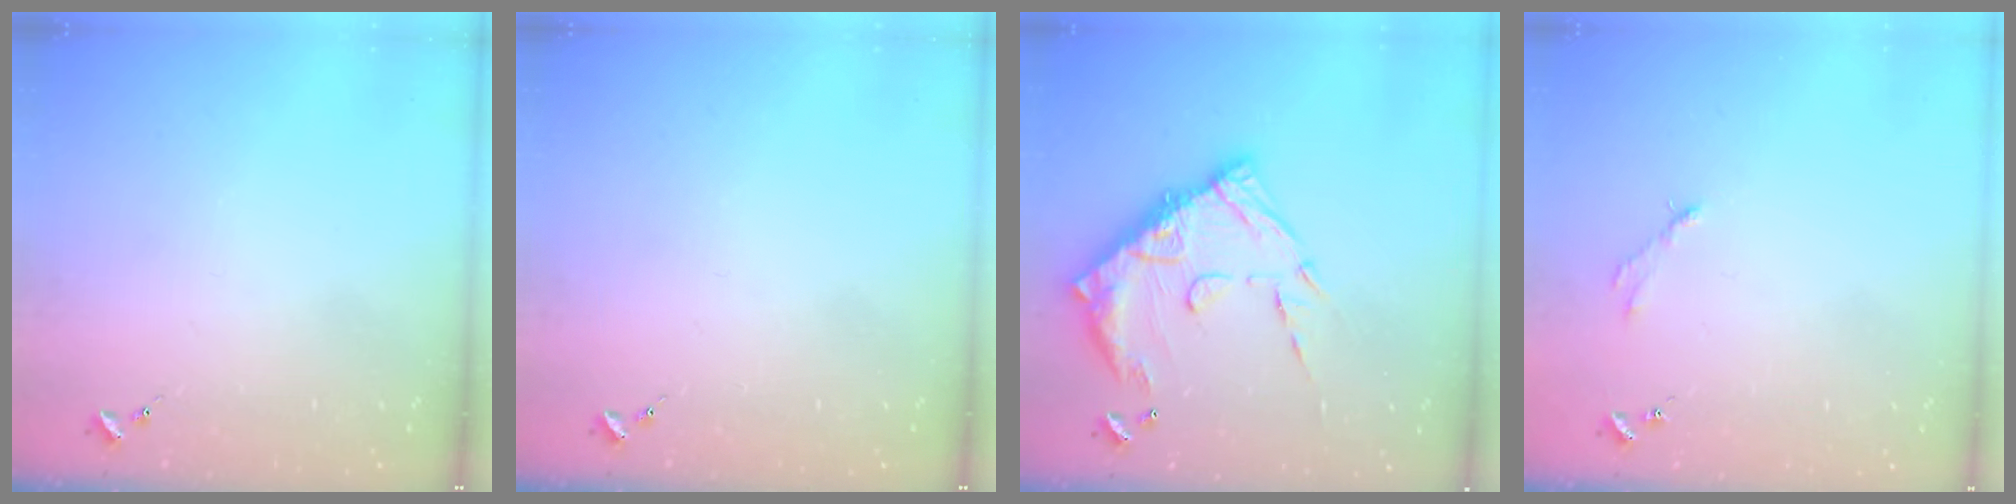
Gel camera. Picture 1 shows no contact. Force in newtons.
{"total": 0.0}
{"total": 17.5, "press": 17.4, "slide": 2.0}
{"total": 2.8, "press": 2.8, "slide": 0.4}